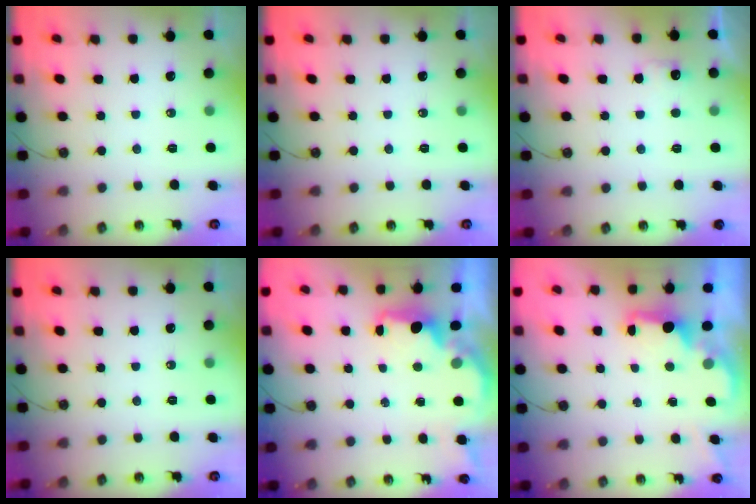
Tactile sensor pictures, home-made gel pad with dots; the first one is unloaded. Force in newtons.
{"total": 0.0}
{"total": 4.1, "press": 3.9, "slide": 1.0}
{"total": 0.0}
{"total": 1.8, "press": 1.7, "slide": 0.5}
{"total": 1.7, "press": 1.6, "slide": 0.6}